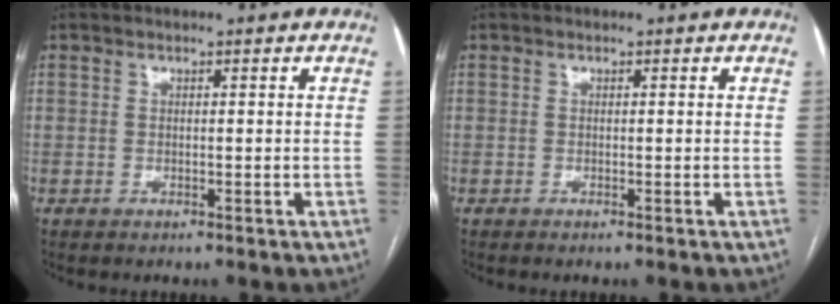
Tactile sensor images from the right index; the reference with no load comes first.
{"total": 0.0}